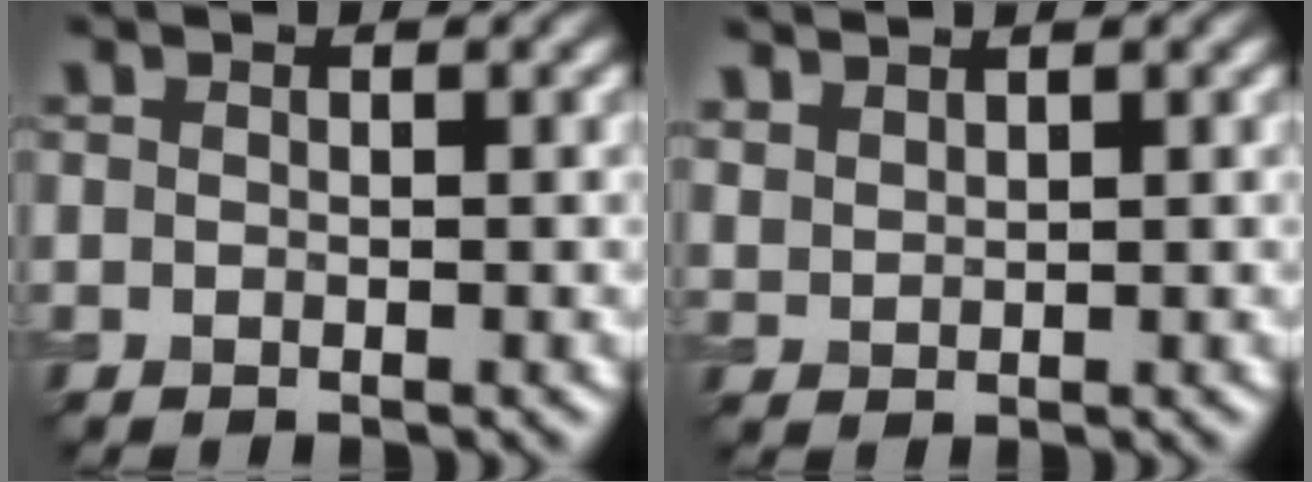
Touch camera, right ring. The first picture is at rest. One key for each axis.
{"total": 1.8, "fx": 1.7, "fy": 0.3, "fz": 0.4, "tx": -0.010, "ty": 0.005, "tz": 0.037}